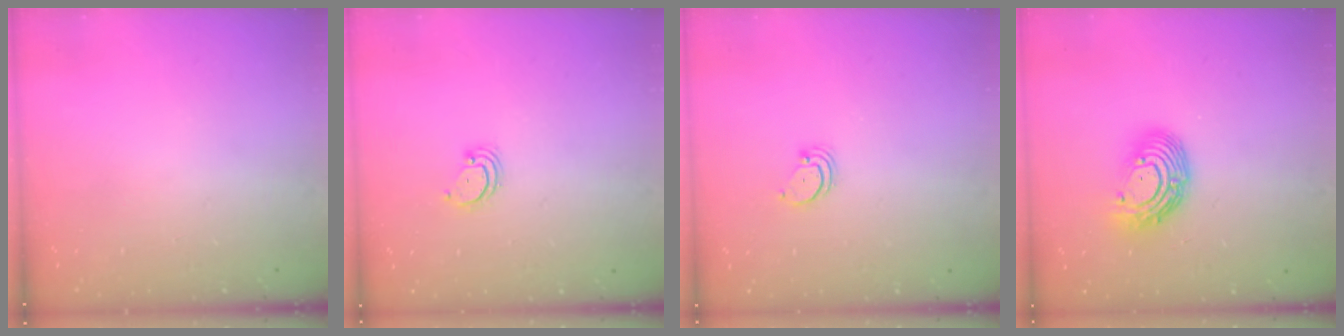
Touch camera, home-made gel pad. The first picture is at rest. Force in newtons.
{"total": 2.3, "press": 2.3, "slide": 0.2}
{"total": 2.0, "press": 2.0, "slide": 0.2}
{"total": 11.9, "press": 11.8, "slide": 1.3}